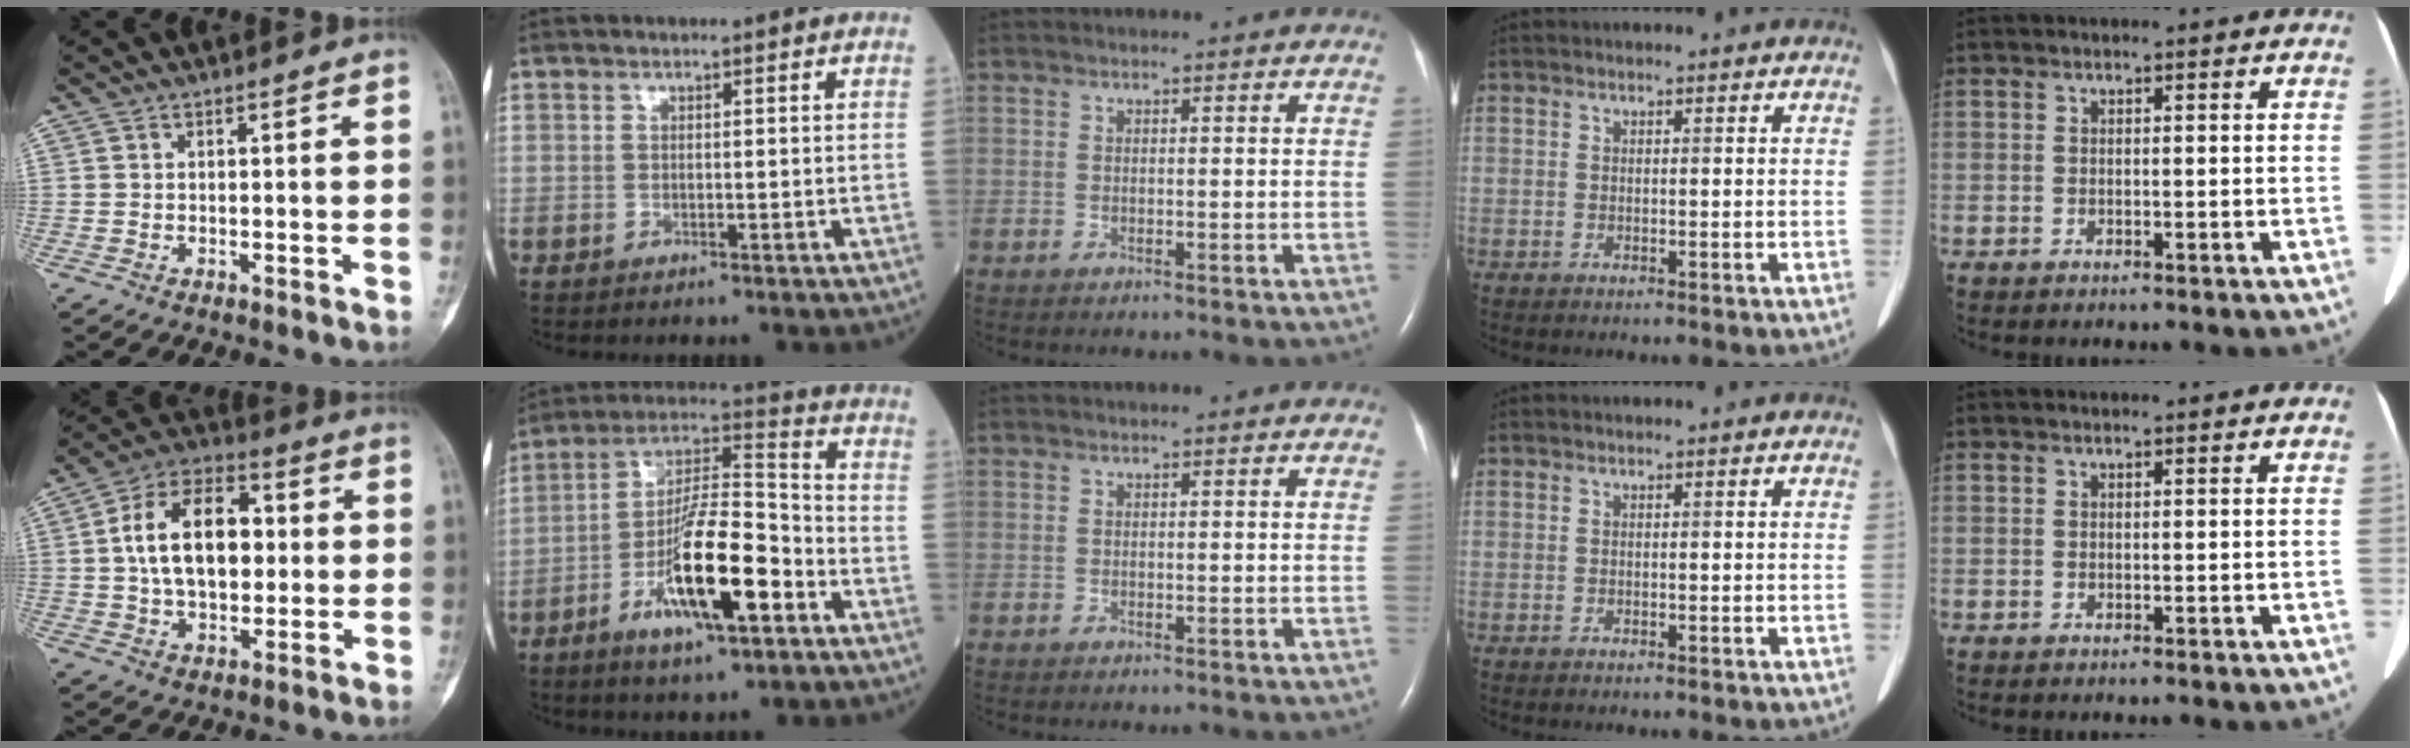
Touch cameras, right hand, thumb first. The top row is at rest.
{"thumb": {"total": 16.5, "force": [1.8, 10.1, 12.9], "torque": [-0.195, 0.019, 0.025]}, "index": {"total": 15.8, "force": [-6.6, 3.2, 14.0], "torque": [-0.256, -0.001, -0.113]}}